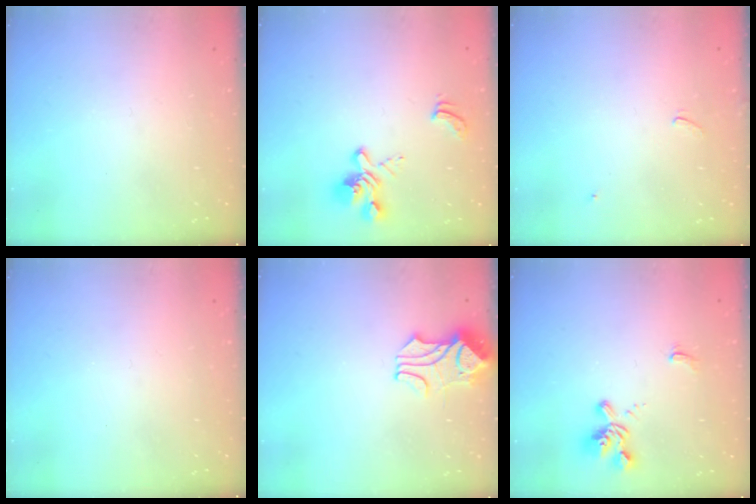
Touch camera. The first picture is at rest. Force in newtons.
{"total": 4.0, "press": 3.7, "slide": 1.6}
{"total": 3.7, "press": 3.7, "slide": 0.4}
{"total": 0.0}
{"total": 1.7, "press": 1.4, "slide": 1.0}
{"total": 1.6, "press": 1.1, "slide": 1.2}